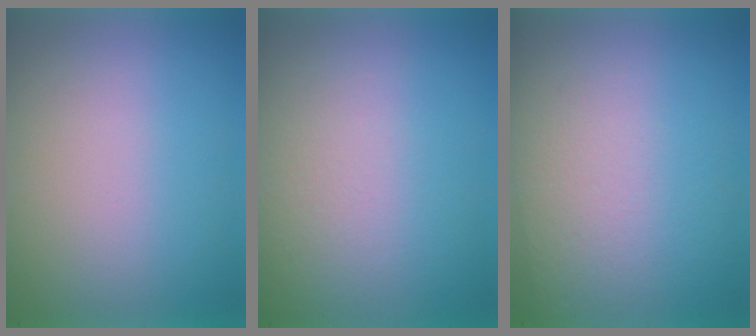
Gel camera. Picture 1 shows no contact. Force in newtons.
{"total": 2.7}
{"total": 2.9}